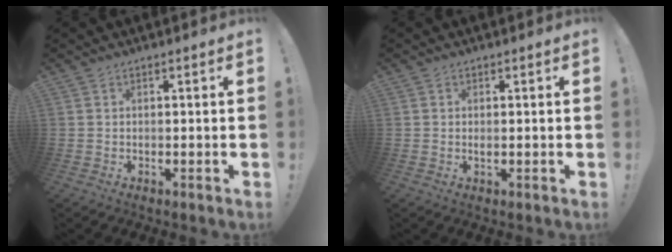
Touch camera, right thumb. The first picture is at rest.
{"total": 0.6, "force": [0.2, 0.0, 0.6], "torque": [-0.004, -0.003, 0.003]}